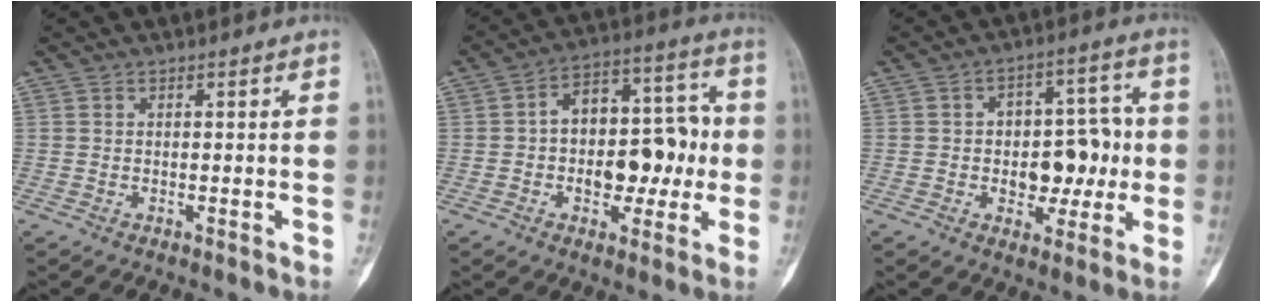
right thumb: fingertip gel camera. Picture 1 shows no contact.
{"total": 15.5, "force": [-1.6, 9.8, 11.9], "torque": [-0.128, 0.048, -0.025]}
{"total": 11.7, "force": [-1.1, 7.9, 8.5], "torque": [-0.066, 0.036, -0.012]}